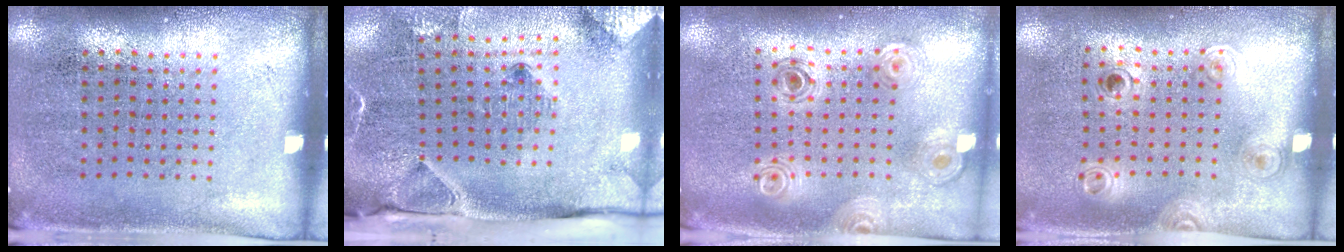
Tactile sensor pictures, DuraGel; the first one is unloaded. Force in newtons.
{"total": 3.4, "press": 2.4, "slide": 2.4}
{"total": 0.8, "press": 0.8, "slide": 0.1}
{"total": 1.1, "press": 0.8, "slide": 0.7}